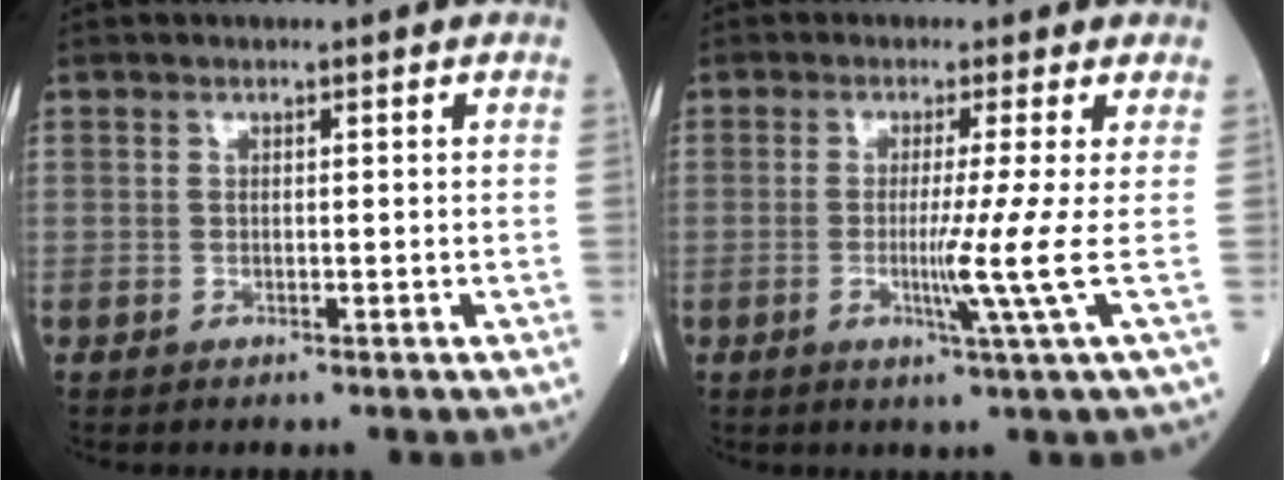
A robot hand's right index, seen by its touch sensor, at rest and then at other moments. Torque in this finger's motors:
{"motor_torque": [0.18, 0.07, 0.35, 0.11]}